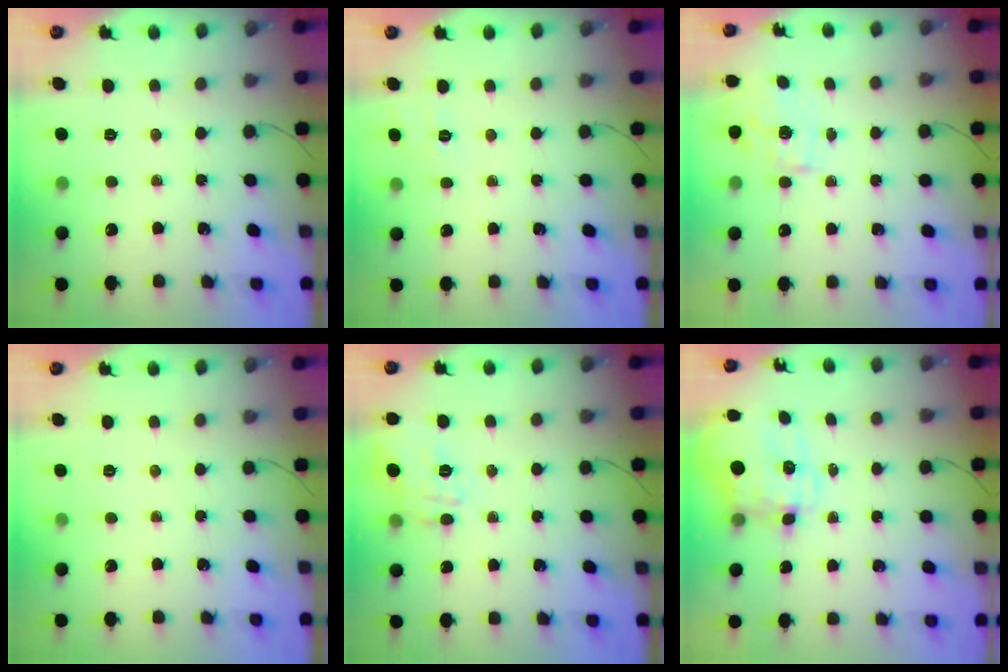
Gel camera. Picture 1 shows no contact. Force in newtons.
{"total": 2.7, "press": 2.1, "slide": 1.6}
{"total": 1.1, "press": 1.0, "slide": 0.5}
{"total": 4.6, "press": 4.4, "slide": 1.5}
{"total": 5.5, "press": 5.4, "slide": 0.9}
{"total": 10.0, "press": 10.0, "slide": 1.3}